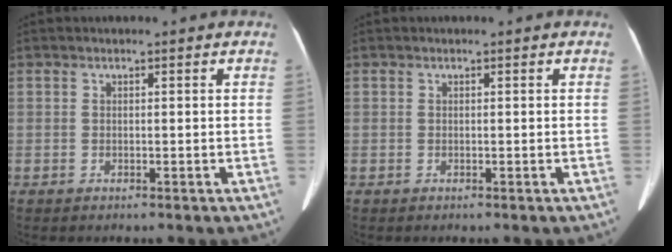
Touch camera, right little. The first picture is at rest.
{"total": 0.0}